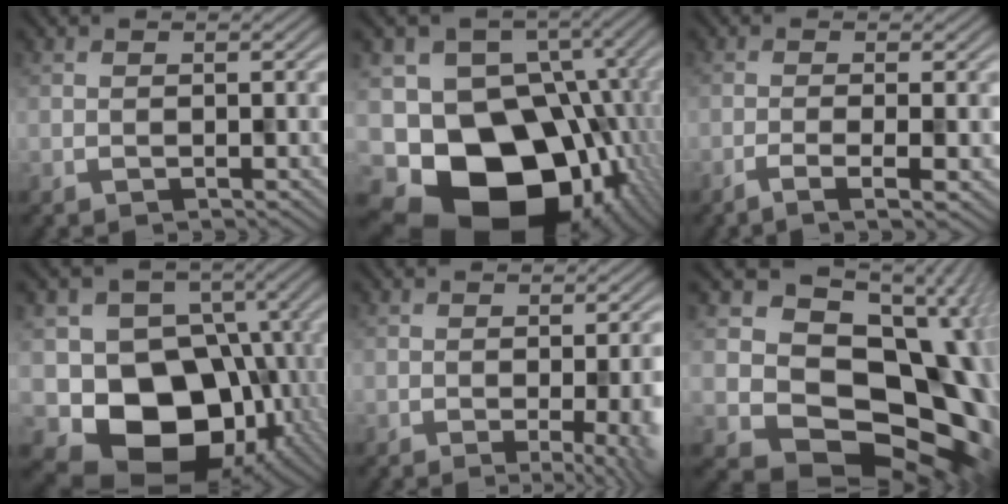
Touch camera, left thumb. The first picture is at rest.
{"total": 17.1, "force": [-6.6, 13.3, 8.6], "torque": [-0.134, -0.030, -0.085]}
{"total": 4.0, "force": [-2.1, 0.8, 3.2], "torque": [-0.043, 0.006, -0.036]}
{"total": 12.9, "force": [-3.7, 10.7, 6.1], "torque": [-0.097, -0.039, -0.058]}
{"total": 9.3, "force": [-1.9, 3.8, 8.2], "torque": [-0.054, 0.005, -0.009]}
{"total": 16.0, "force": [-0.1, 12.6, 9.9], "torque": [-0.111, -0.044, 0.046]}